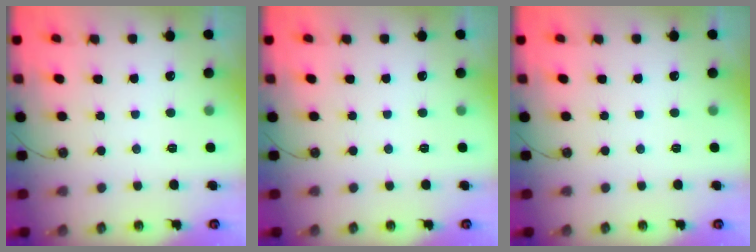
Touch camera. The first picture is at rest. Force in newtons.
{"total": 0.0}
{"total": 0.0}